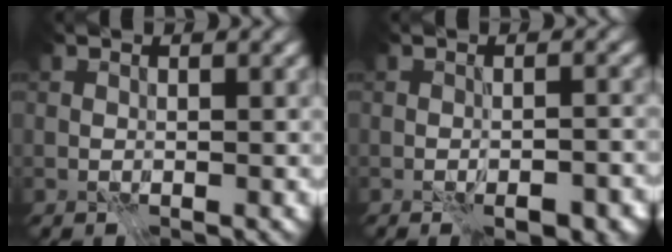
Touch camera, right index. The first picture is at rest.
{"total": 4.0, "force": [-2.3, 1.8, 2.8], "torque": [-0.037, -0.004, -0.030]}